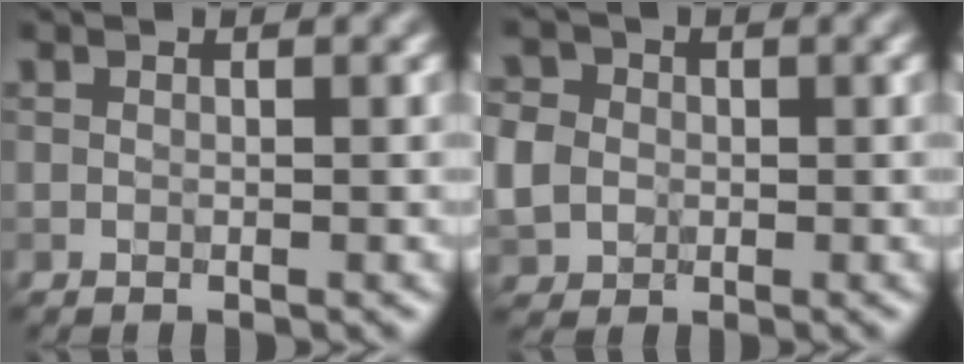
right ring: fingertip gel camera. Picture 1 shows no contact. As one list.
[{"total": 5.4, "force": [-0.3, 4.8, 2.5], "torque": [-0.057, 0.014, -0.025]}]